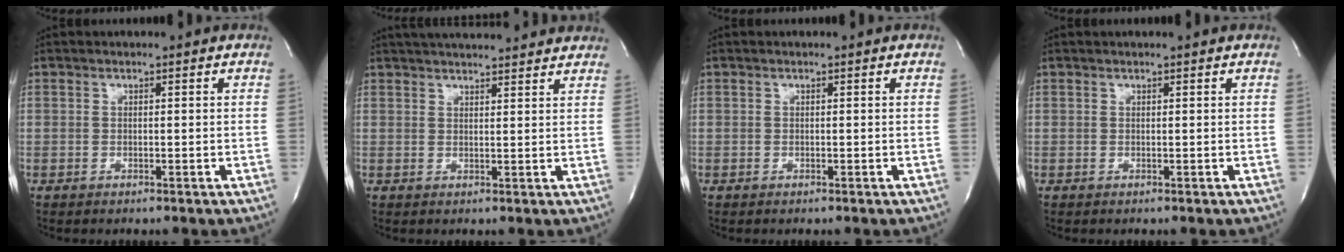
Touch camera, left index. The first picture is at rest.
{"total": 14.1, "force": [12.9, 1.8, 5.4], "torque": [-0.084, 0.038, 0.169]}
{"total": 0.0}
{"total": 0.9, "force": [0.9, -0.1, 0.3], "torque": [-0.007, 0.007, 0.012]}